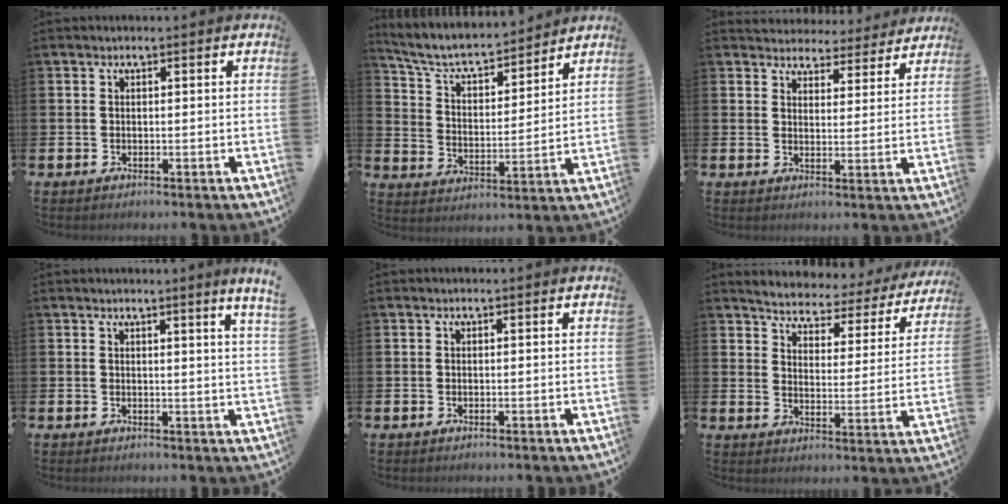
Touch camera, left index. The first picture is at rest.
{"total": 6.6, "force": [6.1, 1.6, 2.0], "torque": [-0.072, -0.046, 0.100]}
{"total": 4.5, "force": [4.3, 1.3, -0.1], "torque": [-0.004, -0.037, 0.073]}
{"total": 2.0, "force": [1.7, -0.8, 0.6], "torque": [-0.008, -0.014, 0.029]}
{"total": 0.0}
{"total": 3.7, "force": [3.5, 0.9, 0.4], "torque": [-0.032, -0.037, 0.051]}